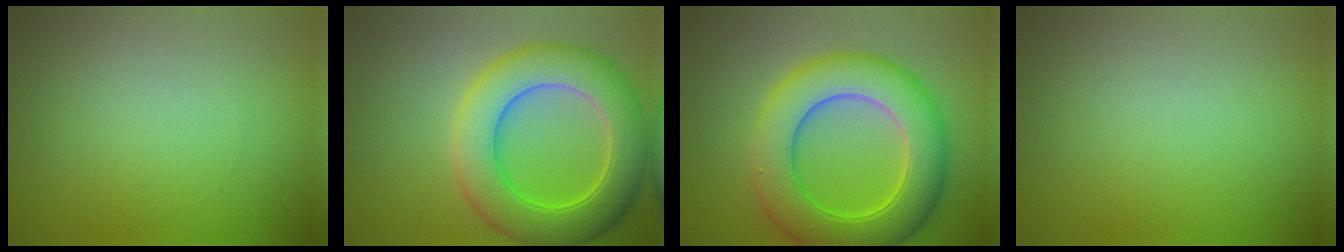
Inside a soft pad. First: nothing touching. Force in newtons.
{"total": 8.8, "press": 8.8, "slide": 0.4}
{"total": 9.4, "press": 9.4, "slide": 0.3}
{"total": 0.0}